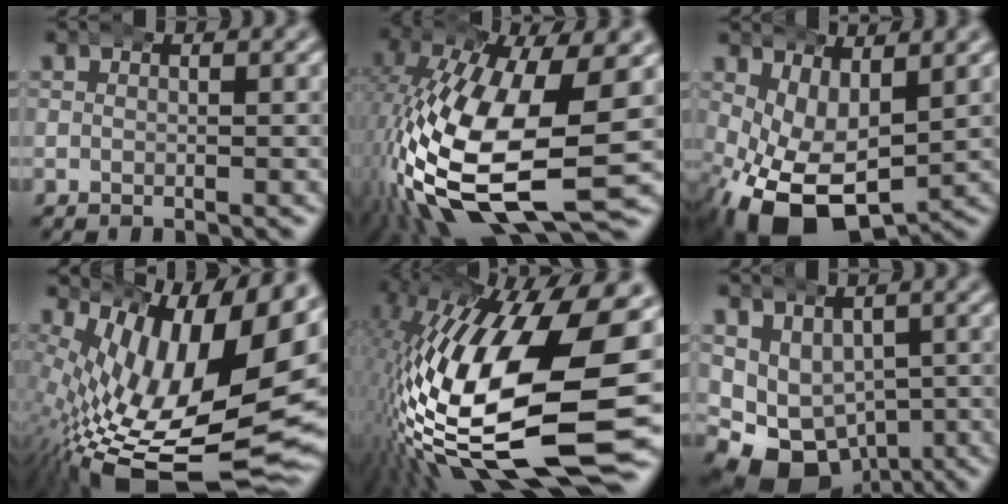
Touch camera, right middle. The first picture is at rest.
{"total": 14.3, "force": [-2.5, 6.6, 12.5], "torque": [-0.260, -0.047, -0.008]}
{"total": 9.7, "force": [-2.8, 6.0, 7.0], "torque": [-0.154, -0.052, -0.027]}
{"total": 16.4, "force": [-3.4, 7.6, 14.1], "torque": [-0.234, -0.037, -0.024]}
{"total": 21.2, "force": [-4.5, 9.7, 18.3], "torque": [-0.327, -0.036, -0.039]}
{"total": 10.9, "force": [-3.3, 9.2, 5.0], "torque": [-0.127, -0.056, -0.039]}